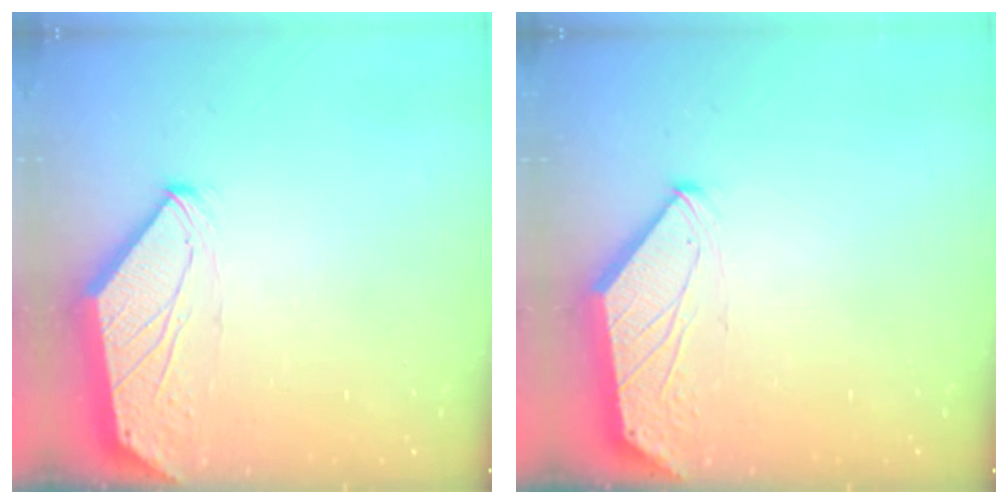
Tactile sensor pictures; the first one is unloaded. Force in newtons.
{"total": 0.5, "press": 0.5, "slide": 0.3}